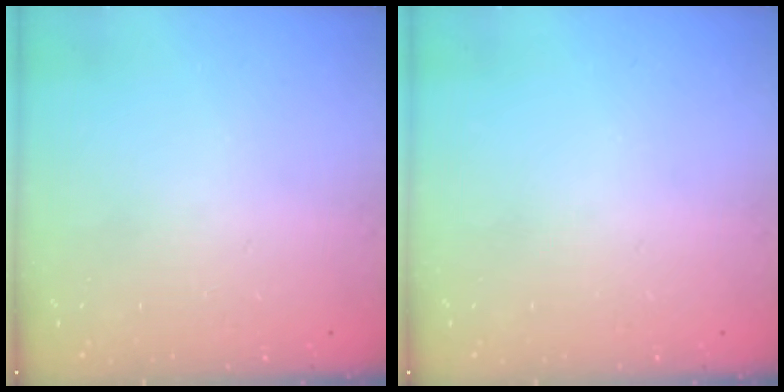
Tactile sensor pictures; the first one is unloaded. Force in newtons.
{"total": 0.0}